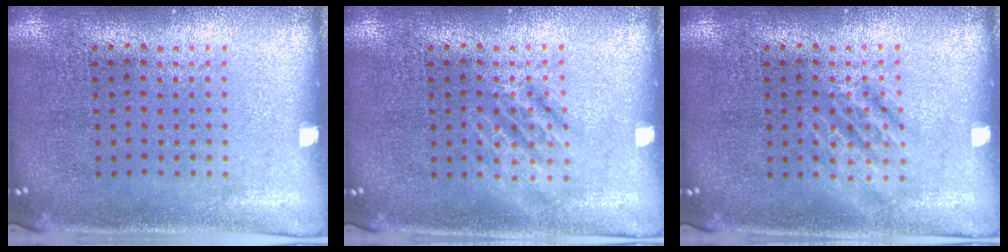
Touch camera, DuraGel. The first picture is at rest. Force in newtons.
{"total": 1.8, "press": 1.8, "slide": 0.3}
{"total": 1.8, "press": 1.8, "slide": 0.3}